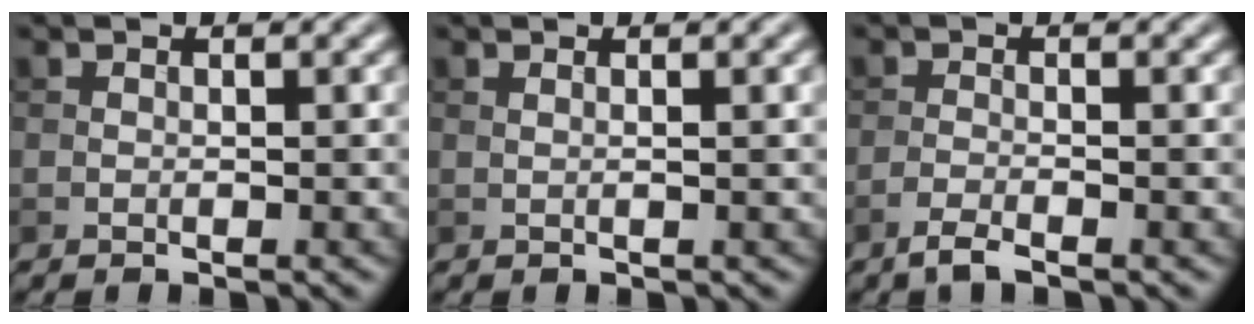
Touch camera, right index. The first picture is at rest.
{"total": 2.0, "force": [0.6, 0.7, 1.7], "torque": [-0.021, 0.003, -0.004]}
{"total": 2.0, "force": [-1.5, 0.3, 1.3], "torque": [-0.028, -0.002, -0.035]}